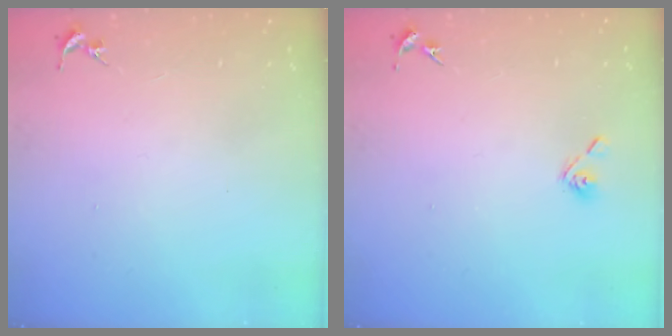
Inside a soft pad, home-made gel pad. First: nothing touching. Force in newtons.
{"total": 5.3, "press": 4.9, "slide": 2.0}